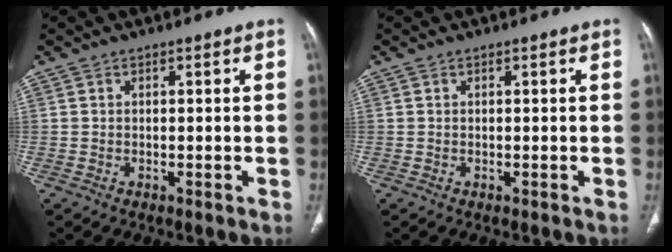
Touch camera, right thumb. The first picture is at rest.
{"total": 0.0}